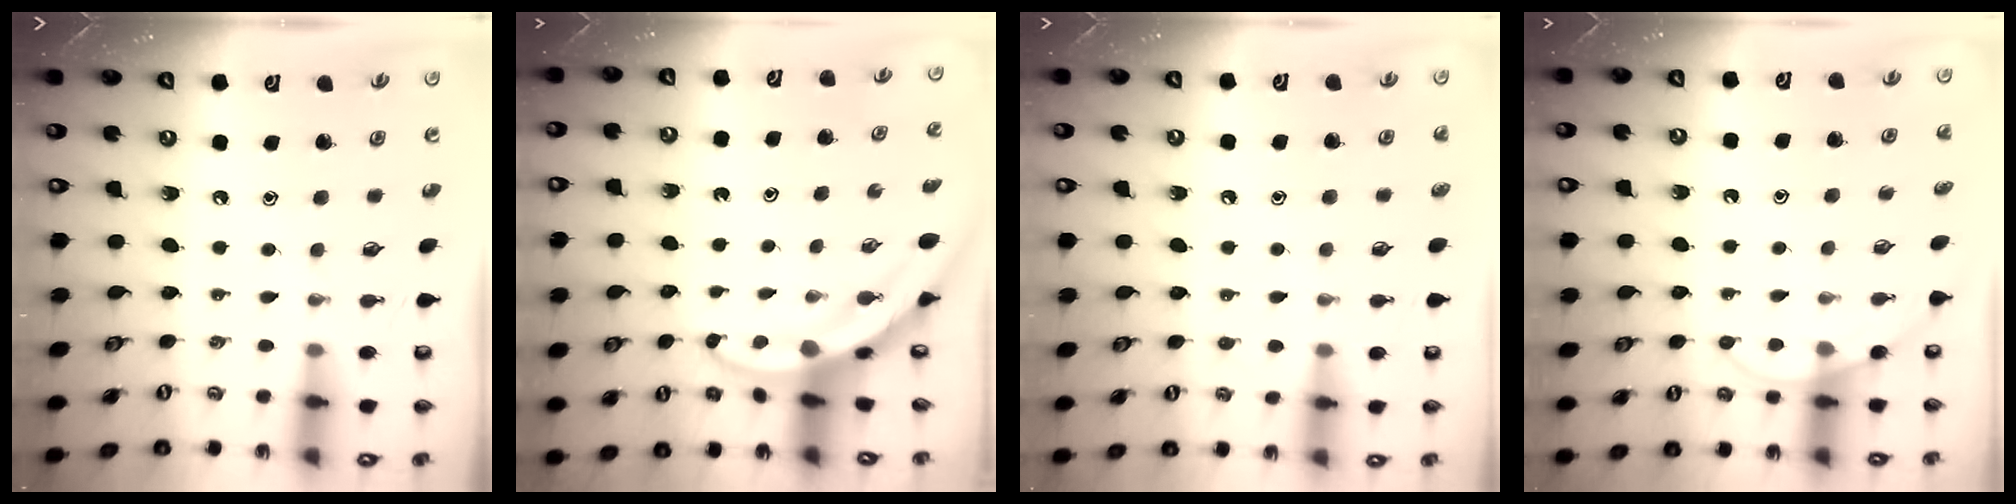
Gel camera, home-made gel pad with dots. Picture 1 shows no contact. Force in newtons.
{"total": 3.2, "press": 3.2, "slide": 0.2}
{"total": 4.4, "press": 4.3, "slide": 0.4}
{"total": 6.0, "press": 6.0, "slide": 0.5}